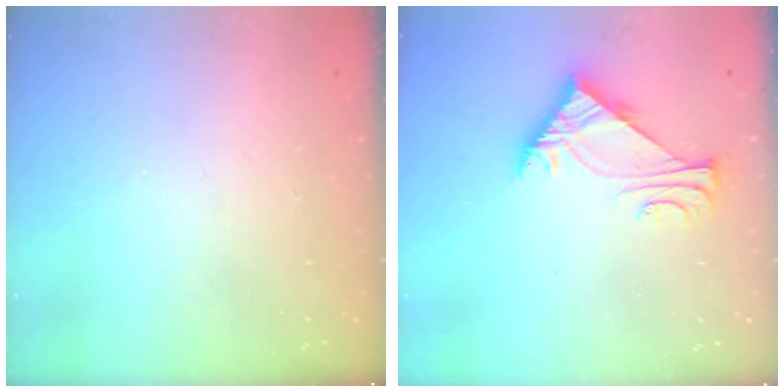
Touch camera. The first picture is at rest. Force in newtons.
{"total": 6.5, "press": 6.4, "slide": 1.2}